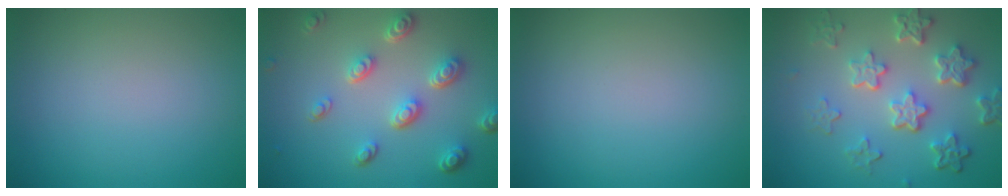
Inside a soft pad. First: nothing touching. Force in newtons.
{"total": 4.8, "press": 3.7, "slide": 3.0}
{"total": 0.0}
{"total": 5.8, "press": 4.4, "slide": 3.8}